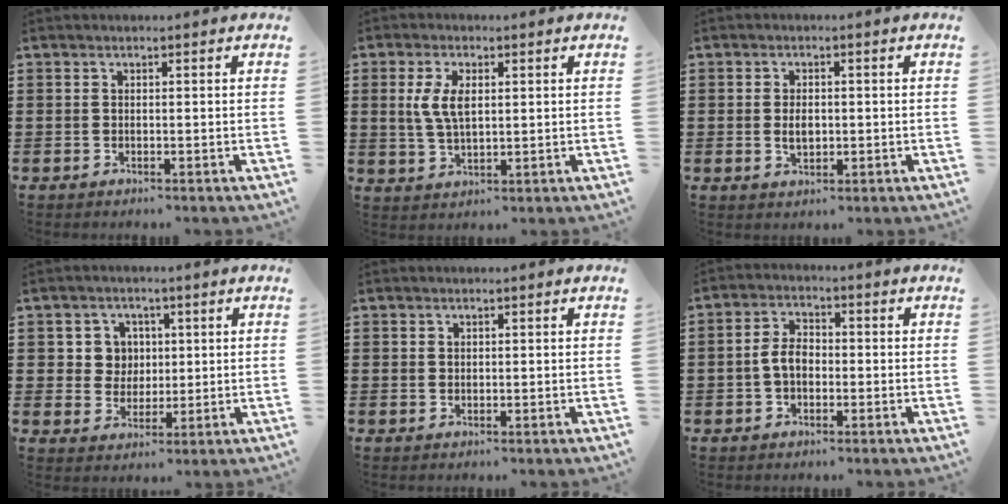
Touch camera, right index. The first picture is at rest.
{"total": 5.5, "force": [1.1, 2.6, 4.7], "torque": [-0.104, 0.007, 0.015]}
{"total": 2.7, "force": [0.0, 1.6, 2.2], "torque": [-0.035, 0.001, -0.003]}
{"total": 5.1, "force": [1.3, 4.7, 1.3], "torque": [-0.048, 0.018, 0.022]}
{"total": 0.7, "force": [0.5, 0.5, 0.1], "torque": [-0.004, 0.001, 0.010]}
{"total": 4.3, "force": [-0.8, 2.7, 3.3], "torque": [-0.084, 0.001, -0.022]}